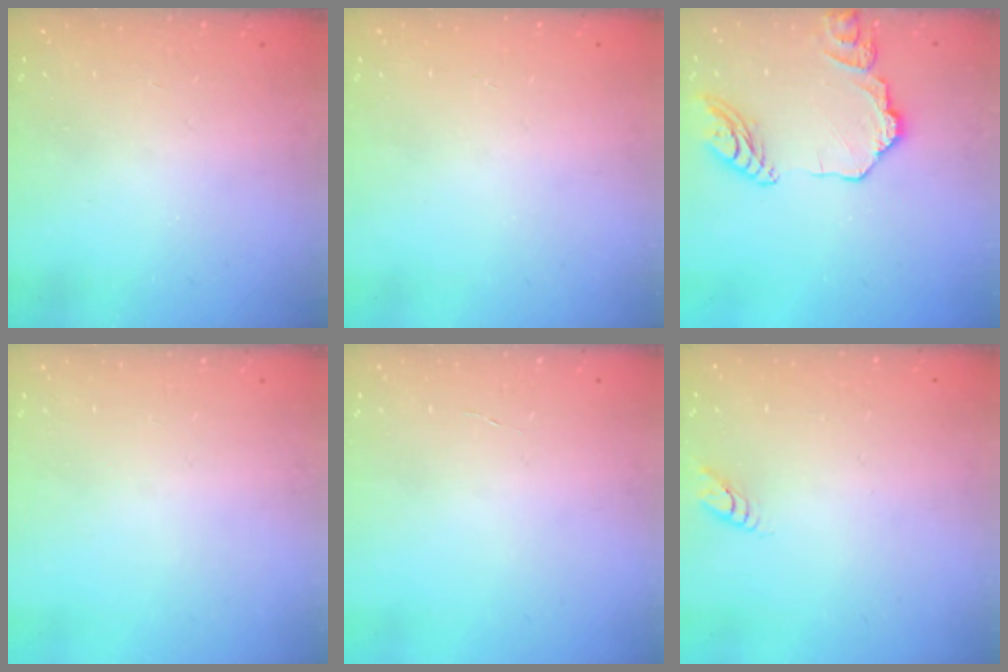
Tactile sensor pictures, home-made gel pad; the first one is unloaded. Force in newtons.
{"total": 0.0}
{"total": 13.4, "press": 13.4, "slide": 1.3}
{"total": 0.0}
{"total": 2.1, "press": 2.1, "slide": 0.2}
{"total": 2.8, "press": 2.8, "slide": 0.3}